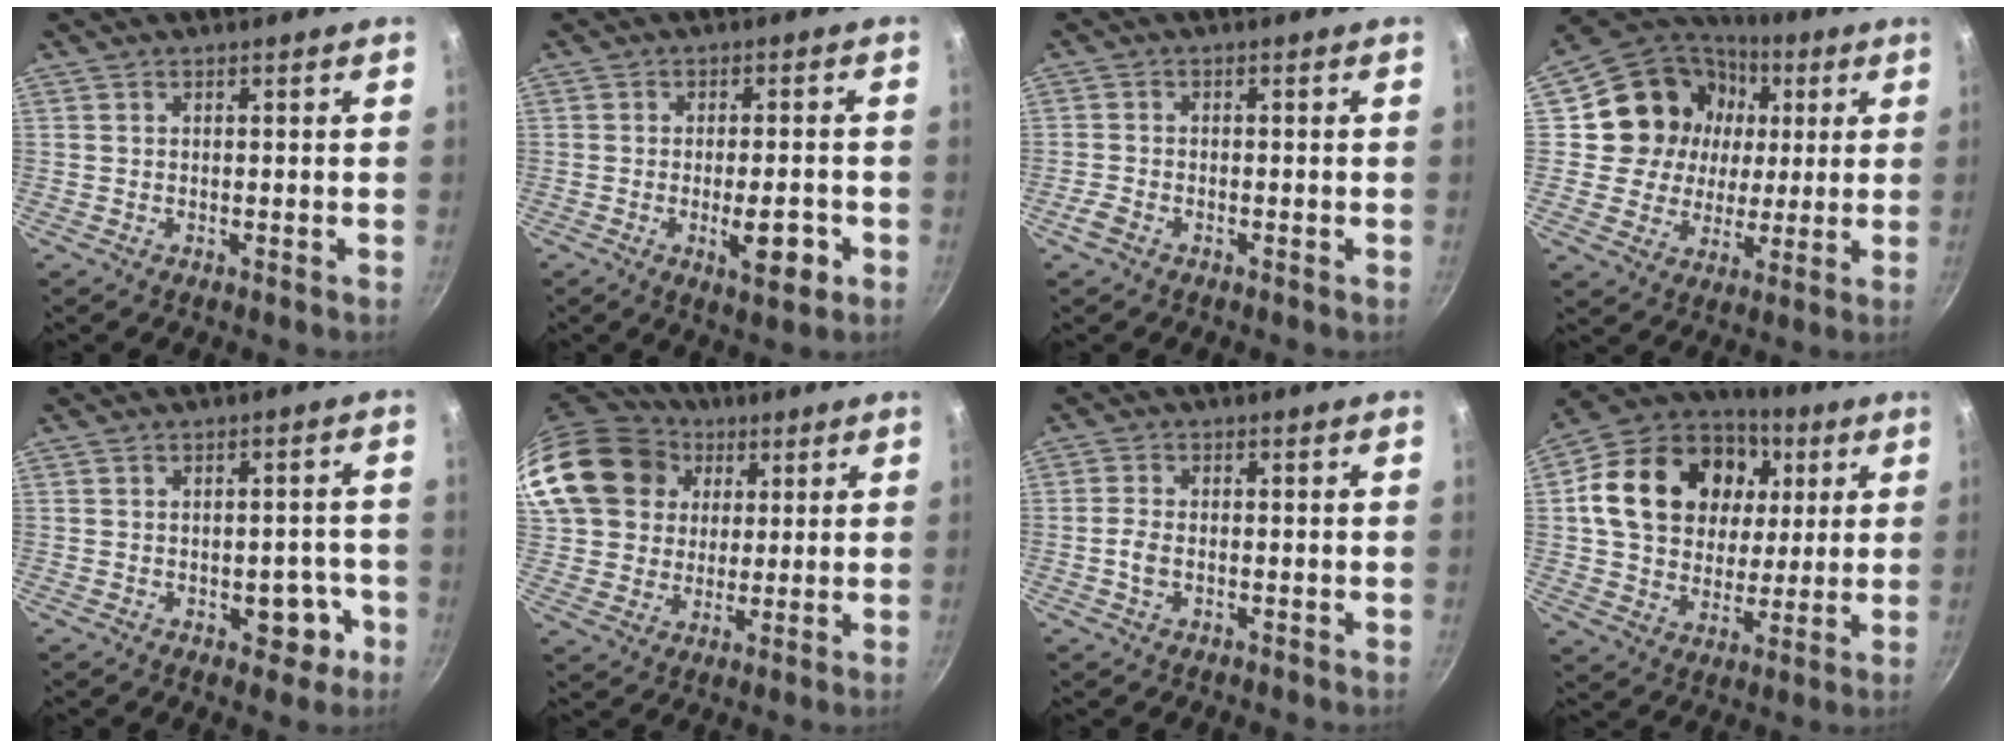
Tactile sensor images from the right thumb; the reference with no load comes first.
{"total": 7.2, "force": [-2.3, 2.6, 6.3], "torque": [-0.072, 0.005, -0.030]}
{"total": 2.5, "force": [-1.5, 1.4, 1.3], "torque": [-0.037, 0.012, -0.035]}
{"total": 18.1, "force": [3.8, 16.0, 7.4], "torque": [-0.116, 0.008, 0.059]}
{"total": 5.8, "force": [-2.2, 3.8, 3.8], "torque": [-0.012, 0.021, -0.023]}
{"total": 21.9, "force": [7.7, 18.0, 9.8], "torque": [-0.190, 0.025, 0.148]}
{"total": 3.1, "force": [-0.8, 1.9, 2.4], "torque": [-0.052, 0.010, -0.019]}
{"total": 23.5, "force": [5.8, 18.0, 13.9], "torque": [-0.227, 0.011, 0.096]}